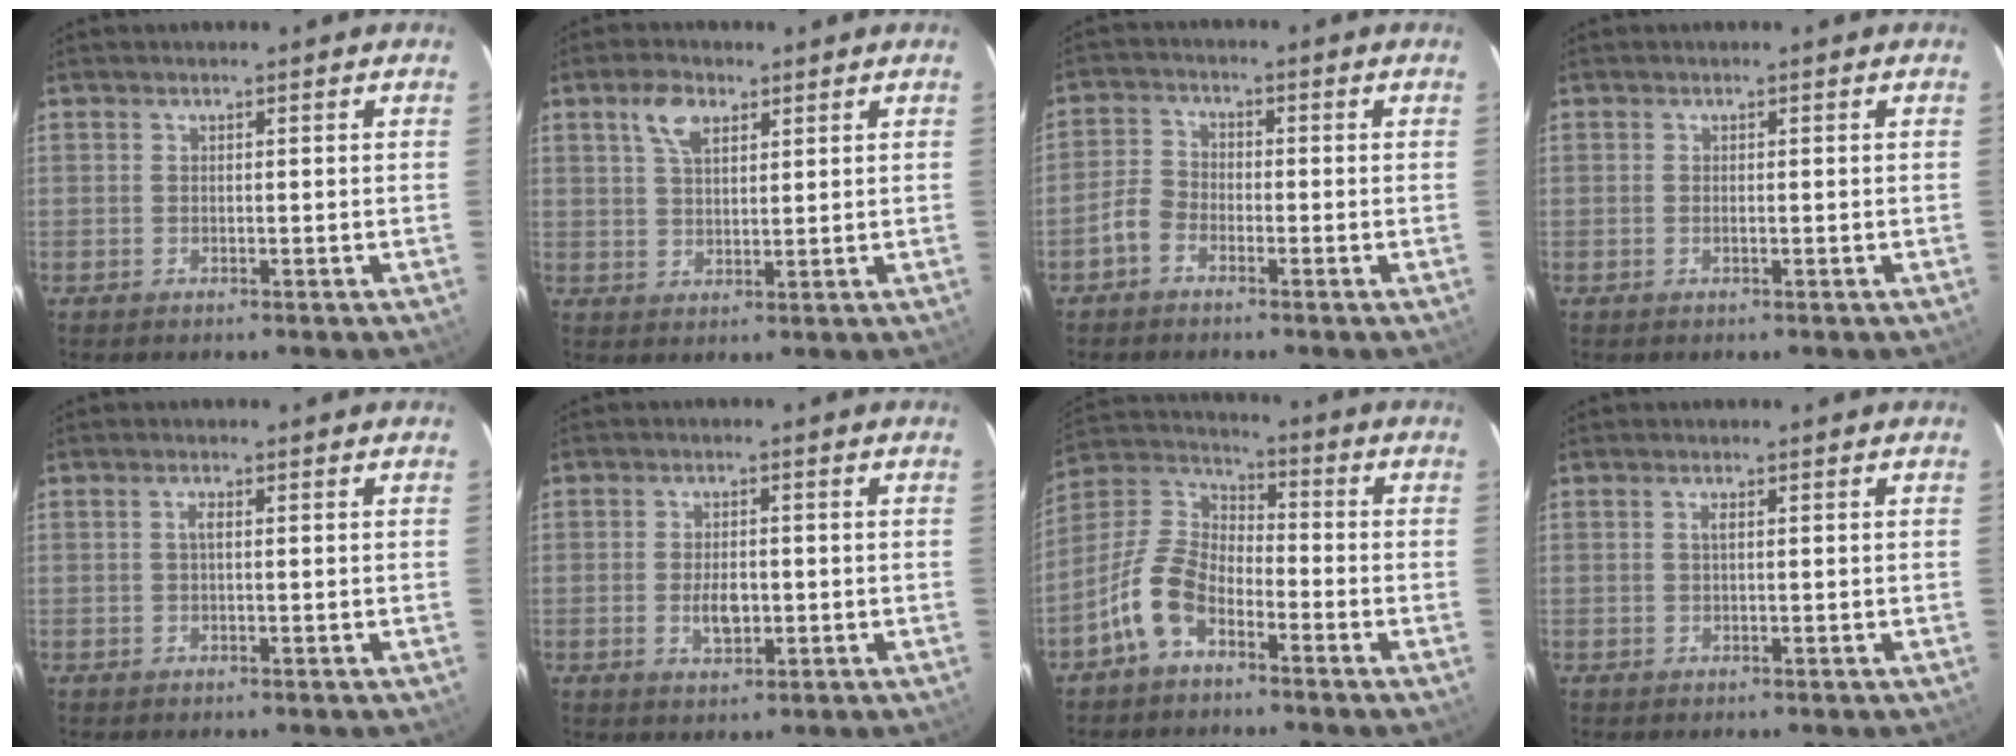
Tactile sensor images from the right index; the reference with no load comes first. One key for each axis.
{"total": 5.4, "fx": 2.9, "fy": 2.8, "fz": 3.6, "tx": -0.068, "ty": 0.012, "tz": 0.053}
{"total": 3.8, "fx": -2.4, "fy": 2.4, "fz": 1.7, "tx": -0.036, "ty": 0.015, "tz": -0.050}
{"total": 0.5, "fx": -0.1, "fy": 0.1, "fz": 0.5, "tx": -0.009, "ty": 0.002, "tz": 0.000}
{"total": 1.1, "fx": 0.1, "fy": 0.2, "fz": 1.1, "tx": -0.021, "ty": 0.004, "tz": -0.001}
{"total": 4.5, "fx": -0.8, "fy": 2.5, "fz": 3.7, "tx": -0.069, "ty": -0.001, "tz": -0.009}
{"total": 10.1, "fx": -5.9, "fy": 5.2, "fz": 6.4, "tx": -0.140, "ty": 0.018, "tz": -0.120}
{"total": 0.8, "fx": 0.2, "fy": 0.1, "fz": 0.7, "tx": -0.015, "ty": 0.003, "tz": 0.002}